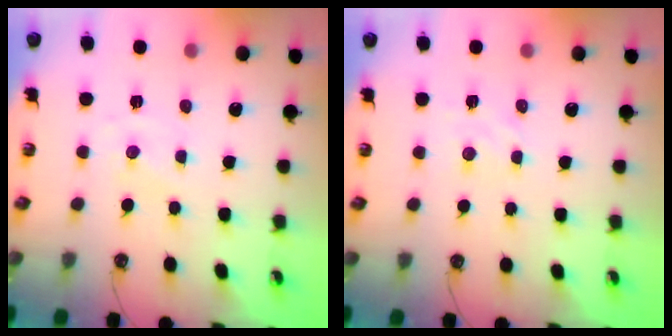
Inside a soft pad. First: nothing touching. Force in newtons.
{"total": 2.6, "press": 2.6, "slide": 0.3}